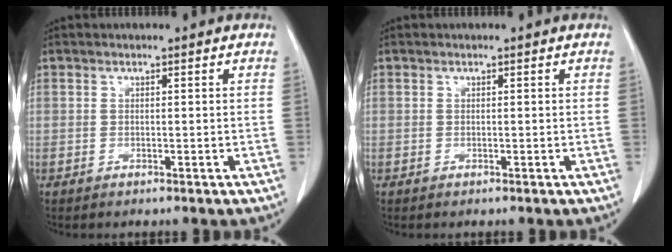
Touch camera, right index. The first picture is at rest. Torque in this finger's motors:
{"motor_torque": [0.00, 0.00, 0.00, 0.00]}